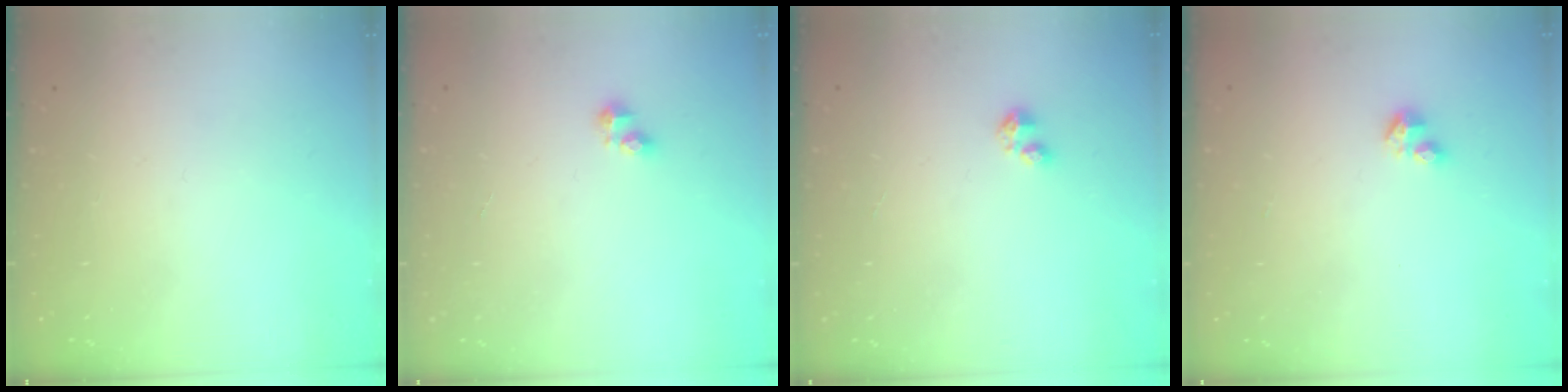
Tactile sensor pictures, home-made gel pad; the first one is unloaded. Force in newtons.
{"total": 2.4, "press": 2.4, "slide": 0.3}
{"total": 2.7, "press": 2.7, "slide": 0.4}
{"total": 2.9, "press": 2.8, "slide": 0.6}